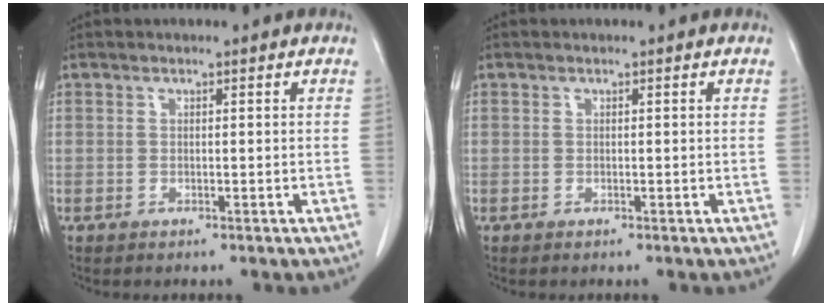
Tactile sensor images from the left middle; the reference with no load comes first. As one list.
[{"total": 0.0}]